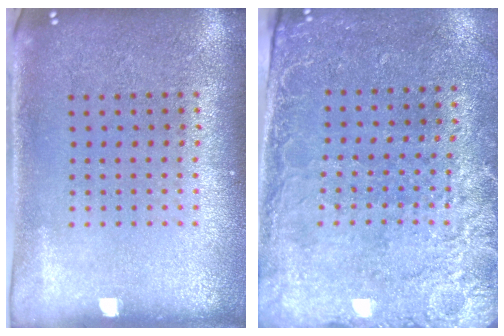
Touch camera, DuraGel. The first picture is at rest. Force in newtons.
{"total": 2.5, "press": 2.2, "slide": 1.3}